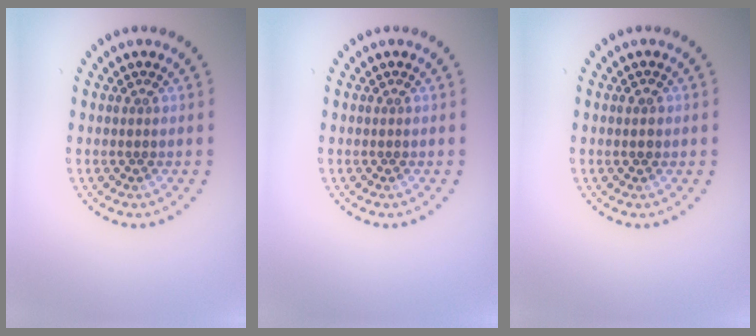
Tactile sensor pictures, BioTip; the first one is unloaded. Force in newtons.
{"total": 0.0}
{"total": 1.3, "press": 1.3, "slide": 0.1}